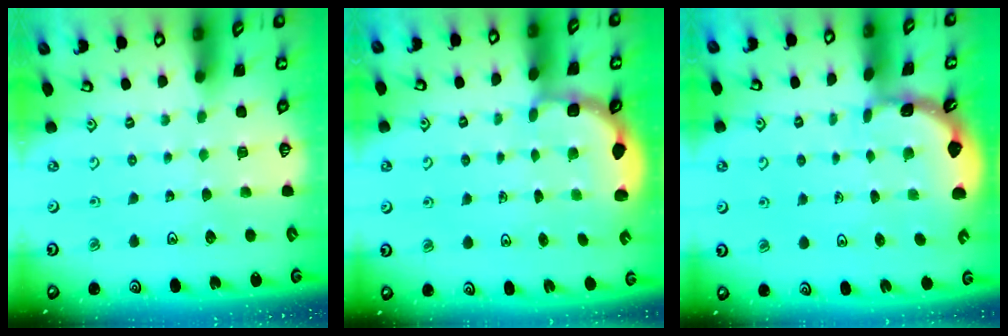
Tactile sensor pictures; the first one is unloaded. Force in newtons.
{"total": 2.9, "press": 2.5, "slide": 1.4}
{"total": 1.8, "press": 1.8, "slide": 0.1}